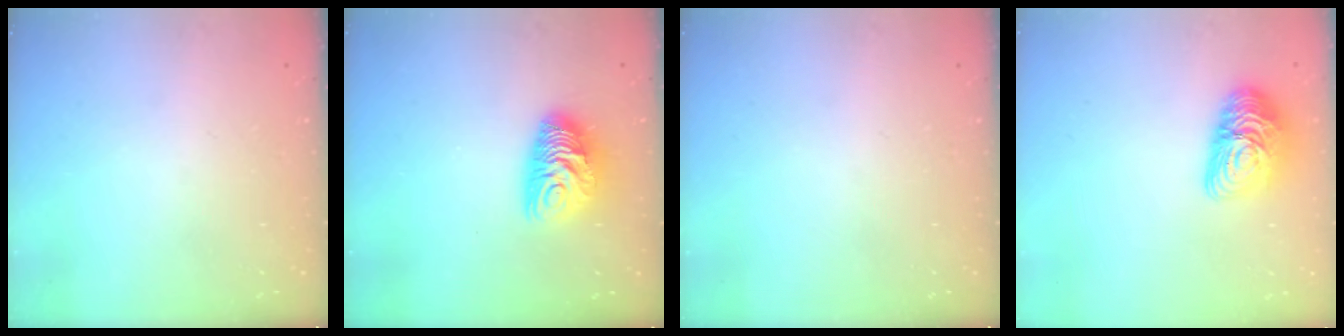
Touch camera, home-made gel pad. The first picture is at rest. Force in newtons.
{"total": 10.1, "press": 10.1, "slide": 1.2}
{"total": 0.0}
{"total": 13.0, "press": 13.0, "slide": 0.6}